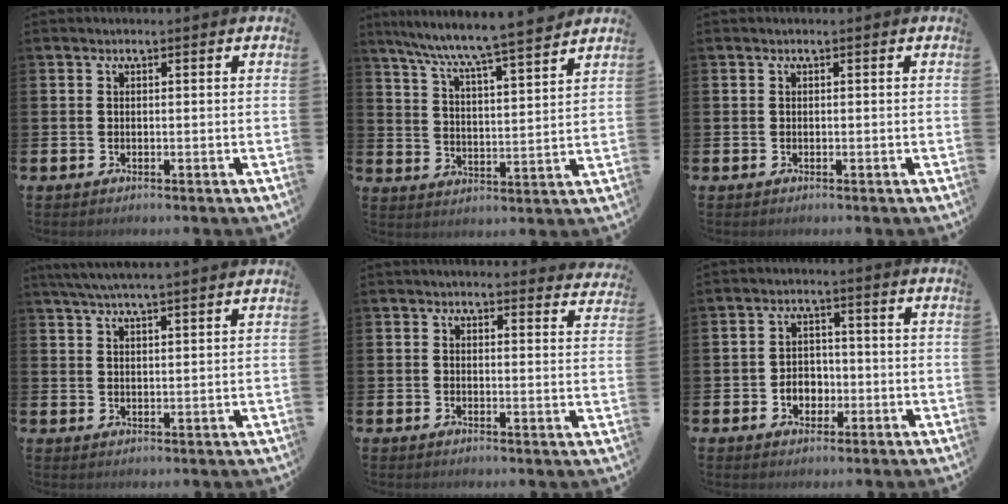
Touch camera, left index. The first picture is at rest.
{"total": 7.7, "force": [7.3, -0.3, 2.5], "torque": [-0.080, -0.054, 0.125]}
{"total": 0.0}
{"total": 4.6, "force": [4.4, -0.4, 1.3], "torque": [-0.044, -0.011, 0.081]}
{"total": 2.9, "force": [2.9, 0.4, 0.2], "torque": [0.002, -0.017, 0.050]}
{"total": 3.3, "force": [-1.1, 2.7, 1.5], "torque": [-0.022, 0.002, -0.029]}